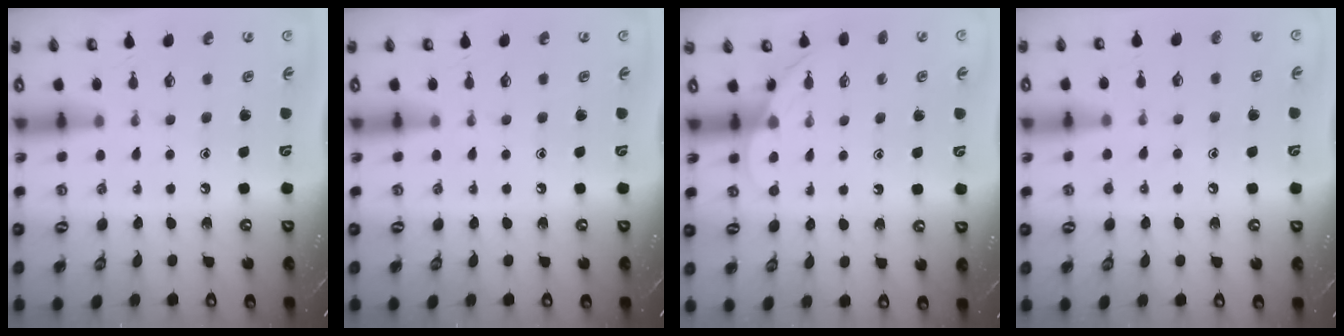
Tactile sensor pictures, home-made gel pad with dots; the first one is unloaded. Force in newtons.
{"total": 0.0}
{"total": 3.4, "press": 3.4, "slide": 0.2}
{"total": 6.2, "press": 6.2, "slide": 0.6}